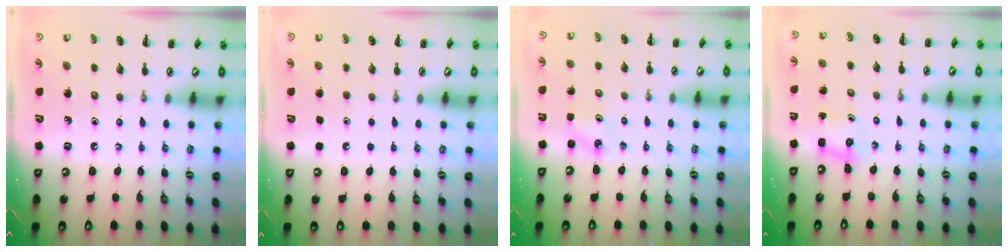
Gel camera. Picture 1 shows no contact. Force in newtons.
{"total": 1.7, "press": 1.7, "slide": 0.1}
{"total": 1.9, "press": 1.8, "slide": 0.4}
{"total": 2.4, "press": 2.4, "slide": 0.6}